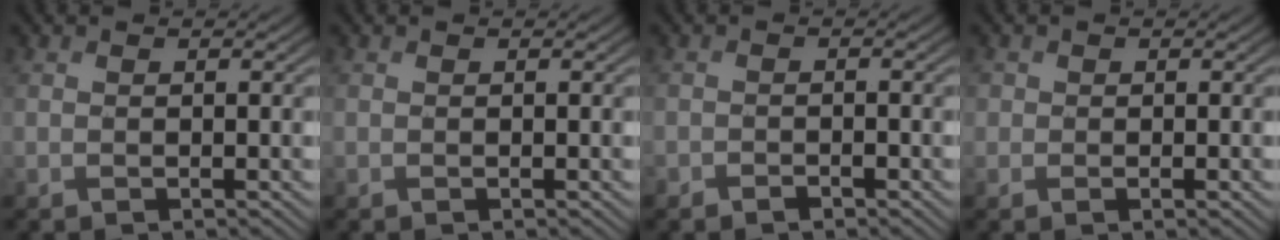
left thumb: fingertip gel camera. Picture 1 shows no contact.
{"total": 0.0}
{"total": 1.2, "force": [-0.9, 0.6, 0.5], "torque": [-0.009, 0.000, -0.018]}
{"total": 1.6, "force": [0.1, 1.4, 0.8], "torque": [-0.011, -0.005, -0.001]}